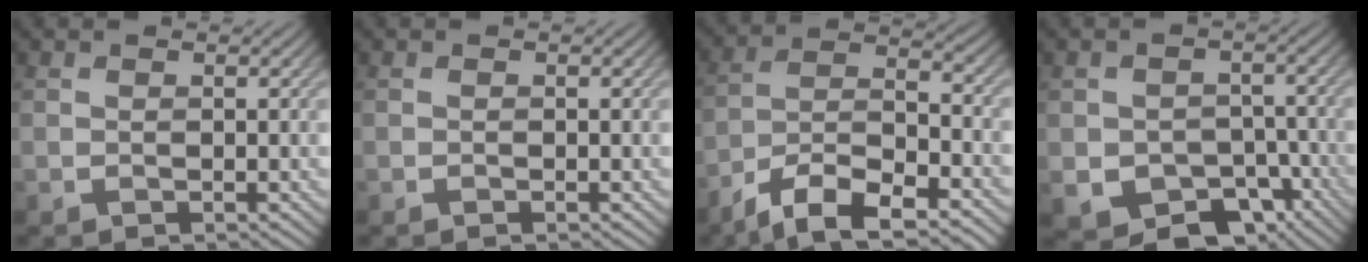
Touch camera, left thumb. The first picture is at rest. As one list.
[{"total": 0.0}, {"total": 10.3, "force": [-7.2, 3.1, 6.6], "torque": [-0.119, -0.003, -0.139]}, {"total": 9.0, "force": [-4.5, 6.5, 4.2], "torque": [-0.073, -0.021, -0.063]}]